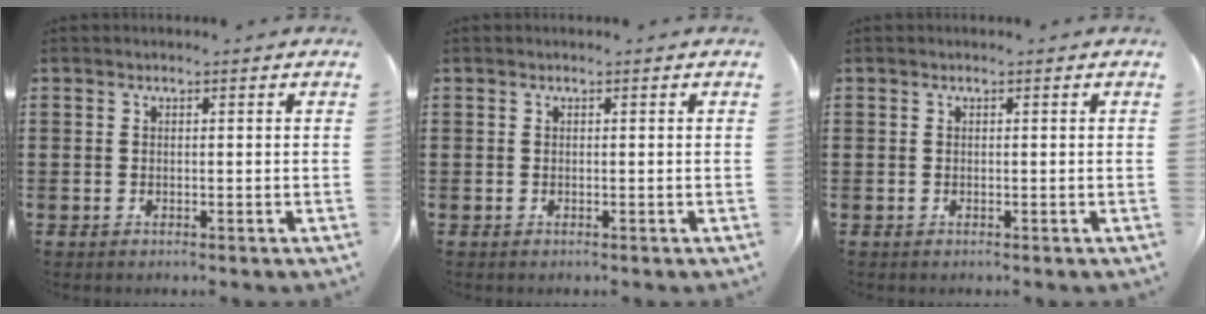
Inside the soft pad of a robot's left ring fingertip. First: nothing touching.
{"total": 0.0}
{"total": 0.0}